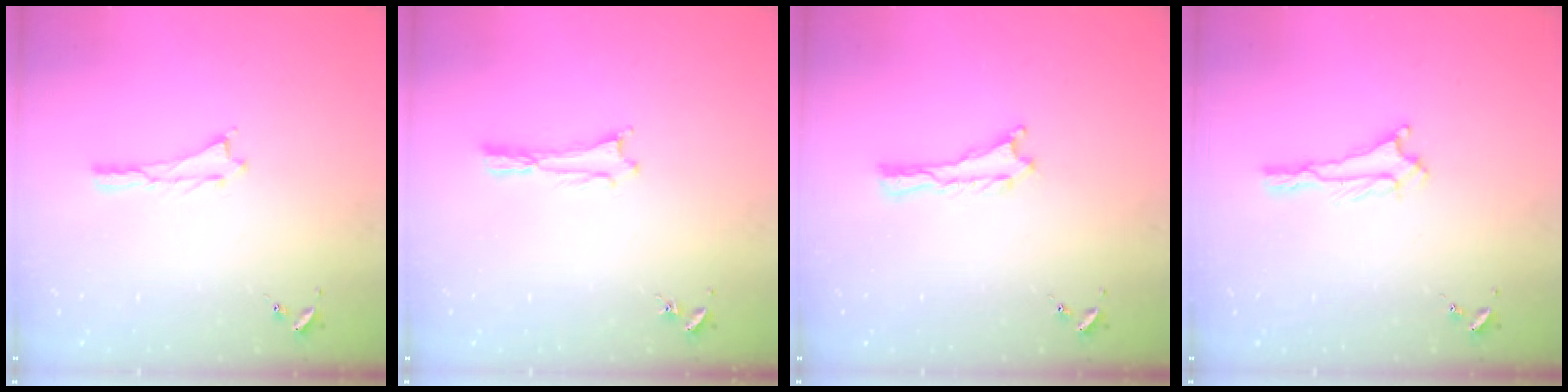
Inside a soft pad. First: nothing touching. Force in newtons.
{"total": 0.7, "press": 0.7, "slide": 0.1}
{"total": 0.0}
{"total": 1.0, "press": 1.0, "slide": 0.1}